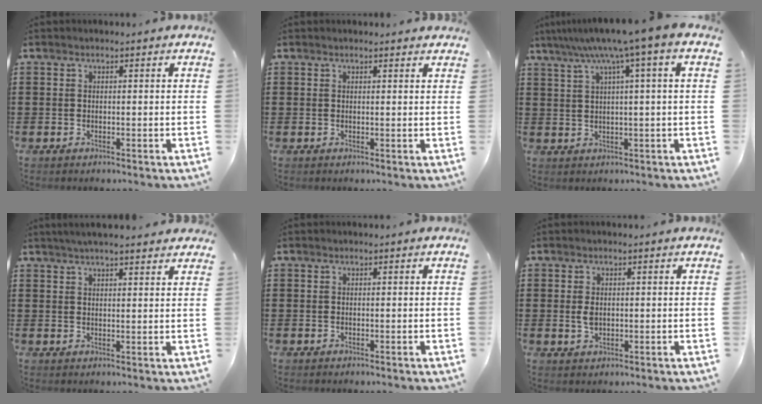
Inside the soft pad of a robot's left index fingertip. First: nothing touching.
{"total": 1.3, "force": [1.2, 0.1, 0.4], "torque": [-0.009, 0.001, 0.024]}
{"total": 6.7, "force": [3.0, -0.9, 5.9], "torque": [-0.122, -0.011, 0.047]}
{"total": 3.5, "force": [3.2, -0.1, 1.4], "torque": [-0.036, -0.001, 0.058]}
{"total": 0.0}
{"total": 2.2, "force": [0.2, 1.3, 1.8], "torque": [-0.045, 0.000, 0.002]}